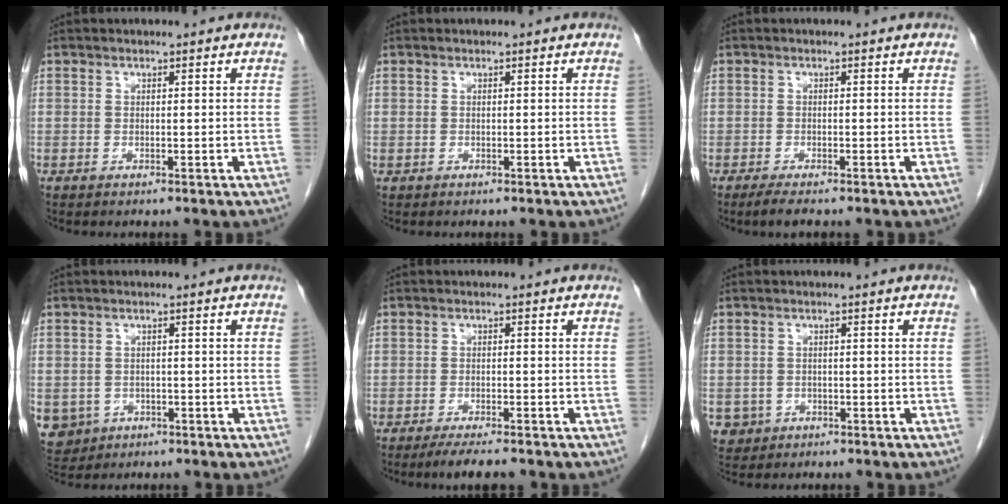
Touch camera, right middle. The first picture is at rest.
{"total": 0.0}
{"total": 2.4, "force": [-1.9, 0.5, 1.4], "torque": [-0.034, -0.008, -0.031]}
{"total": 7.6, "force": [-2.9, 6.8, 1.9], "torque": [-0.059, 0.002, -0.038]}
{"total": 4.7, "force": [-3.8, 0.6, 2.6], "torque": [-0.042, -0.009, -0.060]}
{"total": 3.4, "force": [-1.5, 3.0, 0.2], "torque": [-0.001, 0.007, -0.022]}